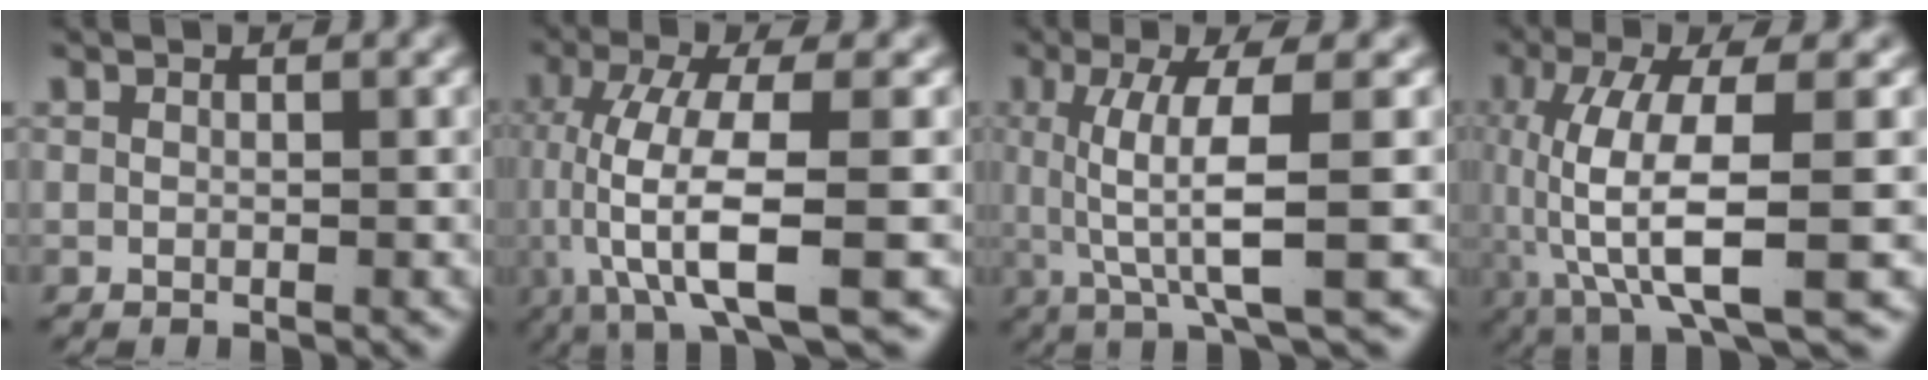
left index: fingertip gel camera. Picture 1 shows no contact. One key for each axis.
{"total": 8.2, "fx": -1.8, "fy": 3.2, "fz": 7.4, "tx": -0.168, "ty": -0.043, "tz": -0.002}
{"total": 6.4, "fx": 0.1, "fy": 0.8, "fz": 6.4, "tx": -0.107, "ty": -0.009, "tz": 0.010}
{"total": 9.7, "fx": -1.7, "fy": 4.0, "fz": 8.6, "tx": -0.180, "ty": -0.042, "tz": -0.006}